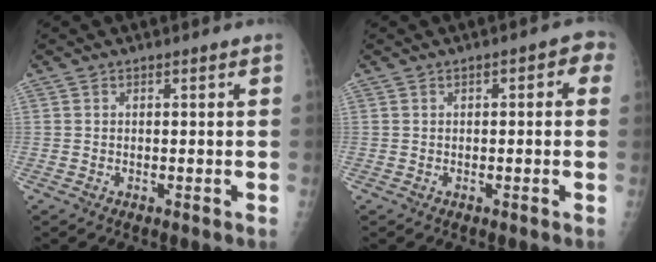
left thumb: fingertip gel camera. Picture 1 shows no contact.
{"total": 3.5, "force": [0.6, 1.7, 3.0], "torque": [-0.023, 0.012, -0.001]}